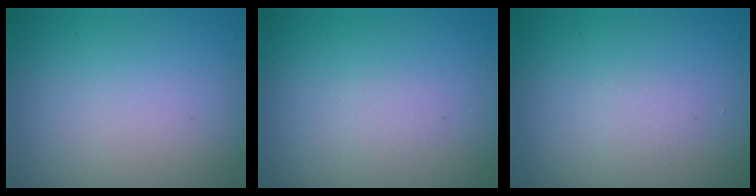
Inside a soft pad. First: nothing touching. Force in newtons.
{"total": 0.5, "press": 0.5, "slide": 0.1}
{"total": 0.7, "press": 0.7, "slide": 0.1}